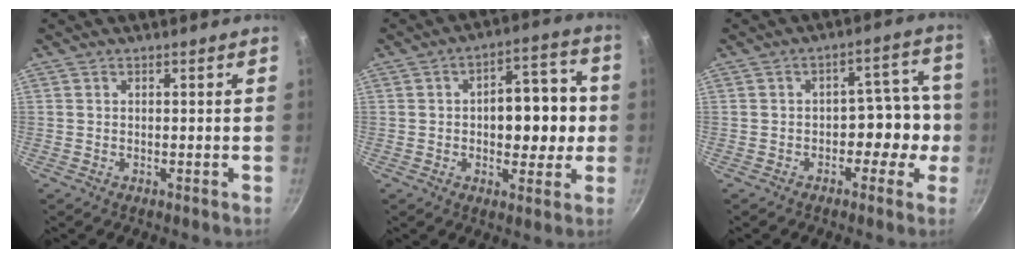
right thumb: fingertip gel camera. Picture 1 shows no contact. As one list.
[{"total": 12.7, "force": [-0.2, 7.5, 10.2], "torque": [-0.093, 0.029, -0.009]}, {"total": 7.8, "force": [-2.3, 5.4, 5.2], "torque": [-0.010, 0.053, -0.034]}]